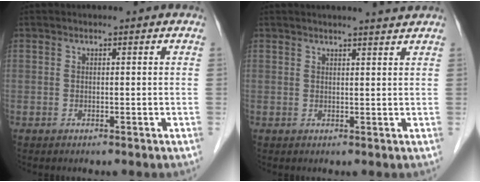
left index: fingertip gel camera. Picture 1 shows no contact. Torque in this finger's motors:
{"motor_torque": [0.39, -0.23, 0.06, 0.00]}